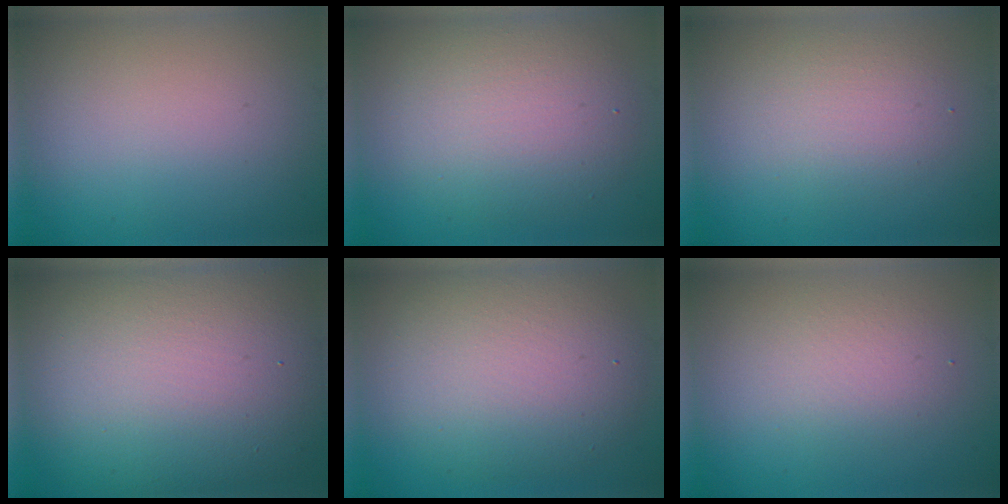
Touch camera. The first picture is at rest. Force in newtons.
{"total": 5.6, "press": 5.6, "slide": 0.5}
{"total": 2.6, "press": 2.6, "slide": 0.1}
{"total": 15.5, "press": 15.5, "slide": 0.9}
{"total": 7.5, "press": 7.5, "slide": 0.2}
{"total": 2.4, "press": 2.4, "slide": 0.2}